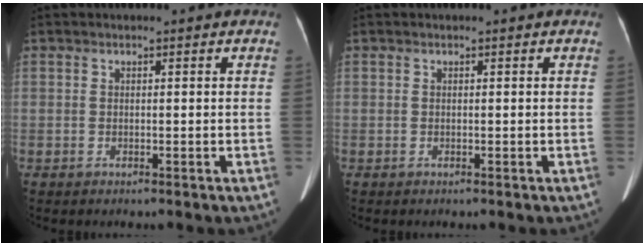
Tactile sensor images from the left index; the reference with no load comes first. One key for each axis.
{"total": 0.0}